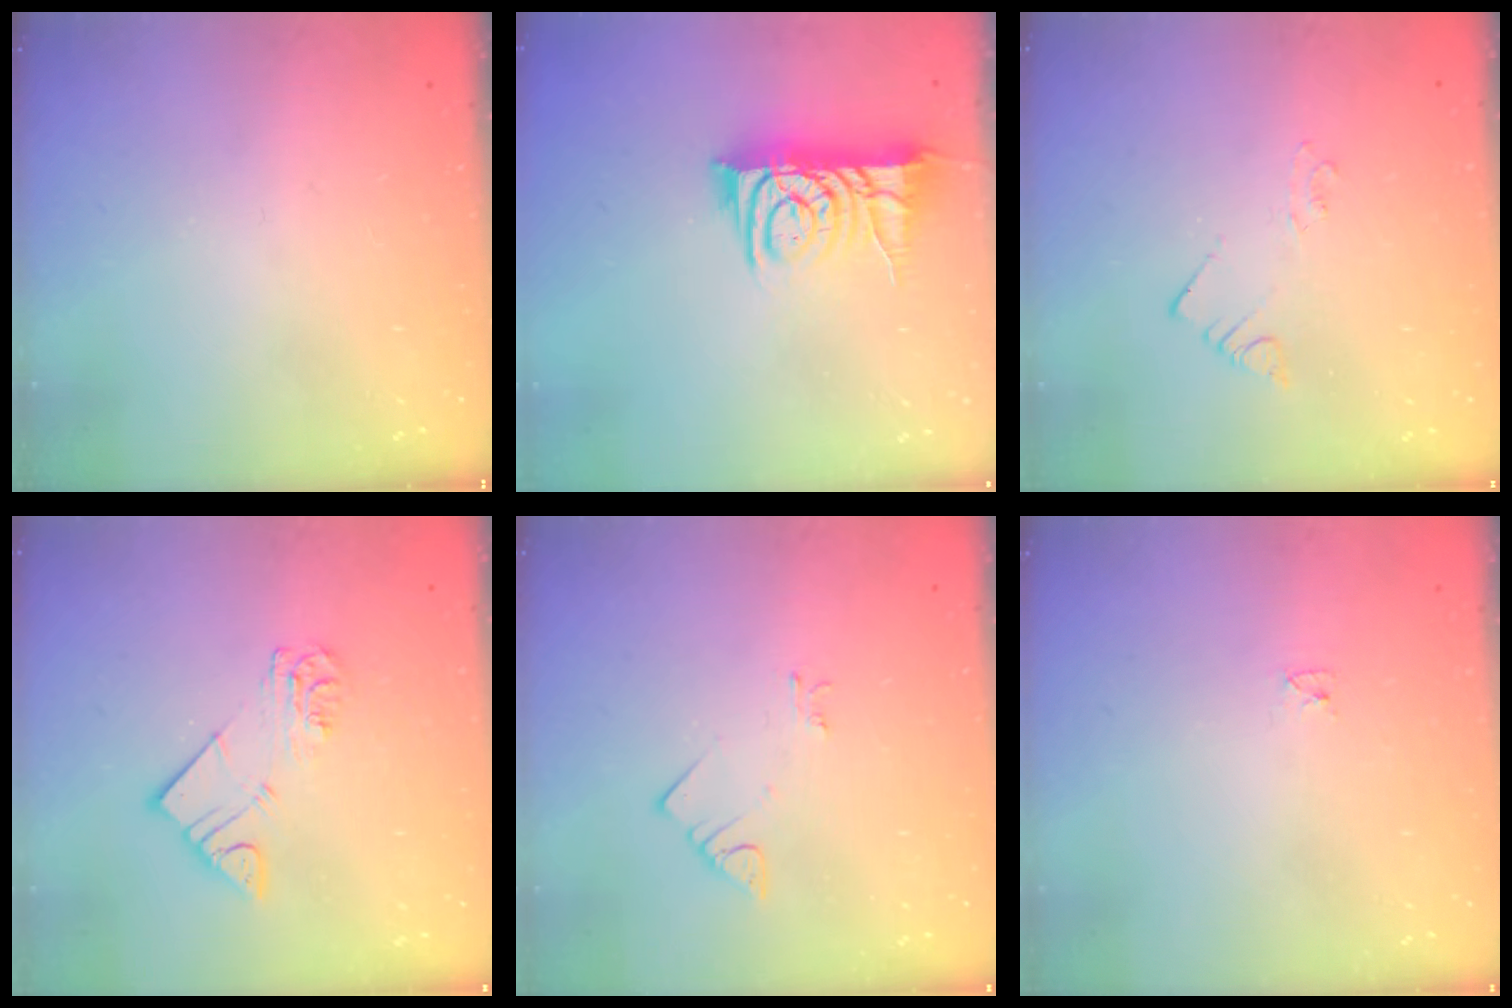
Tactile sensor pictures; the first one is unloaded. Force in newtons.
{"total": 11.5, "press": 11.4, "slide": 1.0}
{"total": 1.9, "press": 1.9, "slide": 0.1}
{"total": 7.7, "press": 7.7, "slide": 0.7}
{"total": 2.9, "press": 2.9, "slide": 0.3}
{"total": 2.3, "press": 2.2, "slide": 0.4}